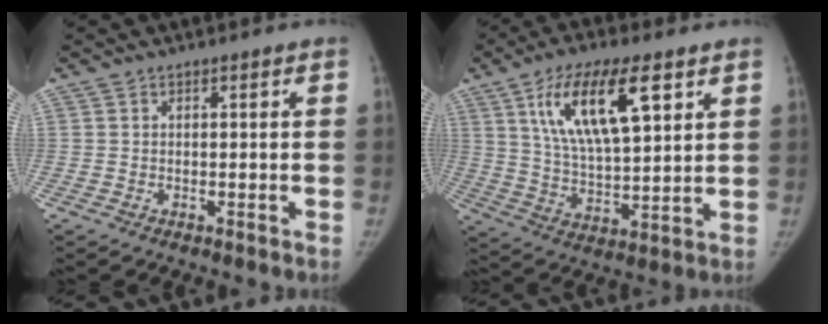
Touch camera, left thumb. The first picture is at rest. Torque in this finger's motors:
{"motor_torque": [0.56, 0.60, 1.87, -0.91, 0.12]}